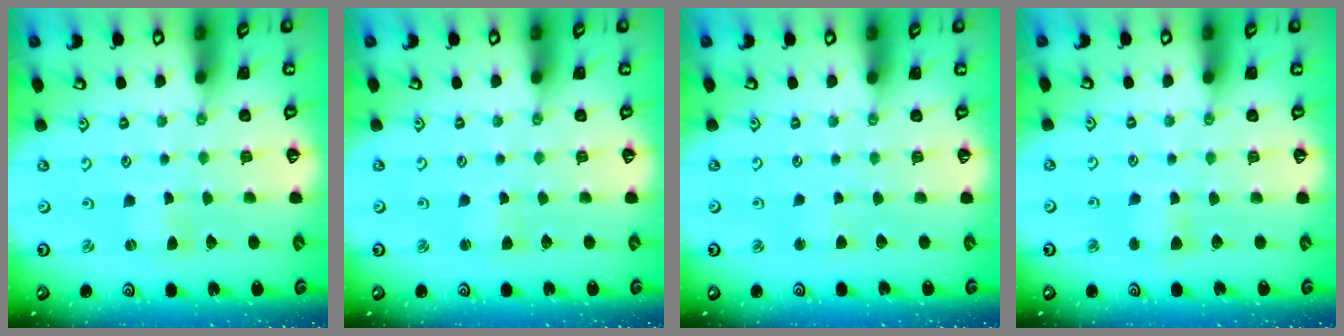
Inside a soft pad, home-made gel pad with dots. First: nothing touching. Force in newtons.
{"total": 2.1, "press": 2.1, "slide": 0.2}
{"total": 1.8, "press": 1.7, "slide": 0.3}
{"total": 3.9, "press": 3.9, "slide": 0.5}